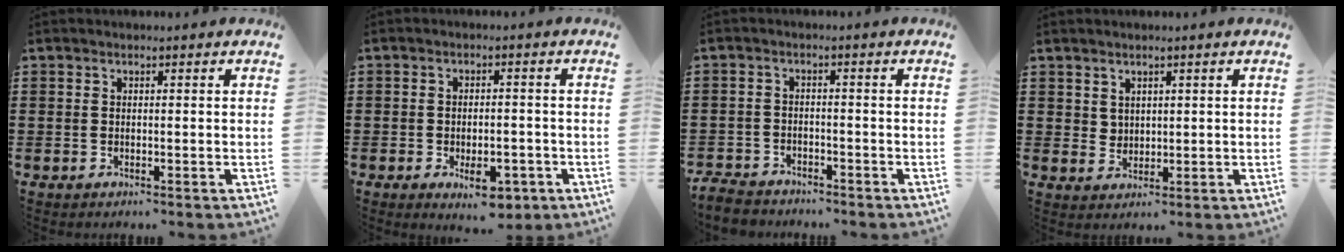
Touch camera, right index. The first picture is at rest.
{"total": 5.4, "force": [-2.7, 2.4, 4.1], "torque": [-0.056, 0.003, -0.046]}
{"total": 2.9, "force": [-2.8, 0.6, 0.0], "torque": [-0.007, 0.002, -0.060]}
{"total": 2.4, "force": [1.8, 1.6, 0.2], "torque": [-0.010, 0.006, 0.036]}